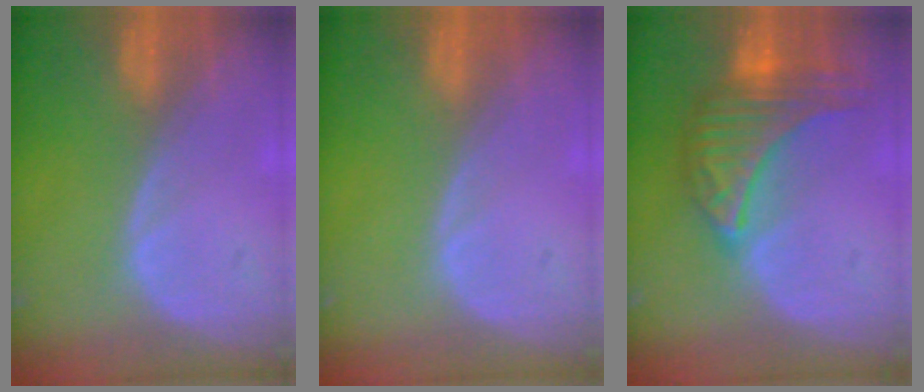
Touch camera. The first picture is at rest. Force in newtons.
{"total": 0.0}
{"total": 9.1, "press": 9.1, "slide": 0.5}